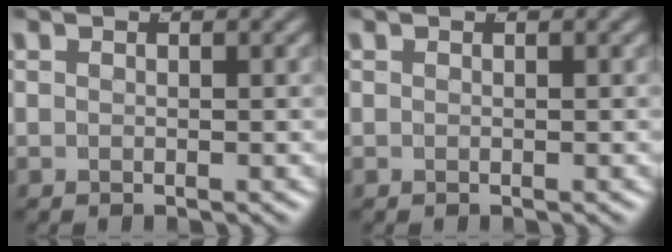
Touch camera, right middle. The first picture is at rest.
{"total": 0.0}